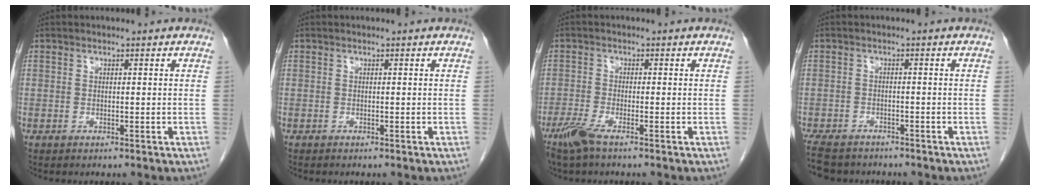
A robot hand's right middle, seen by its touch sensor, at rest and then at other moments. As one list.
[{"total": 0.0}, {"total": 3.8, "force": [-2.7, 0.3, 2.7], "torque": [-0.063, -0.010, -0.058]}, {"total": 9.0, "force": [-7.4, 3.8, 3.4], "torque": [-0.075, -0.011, -0.109]}]